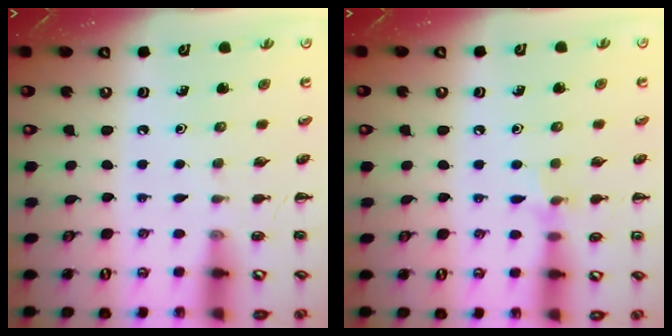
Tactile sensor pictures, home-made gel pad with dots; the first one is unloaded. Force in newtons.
{"total": 5.9, "press": 5.7, "slide": 1.6}